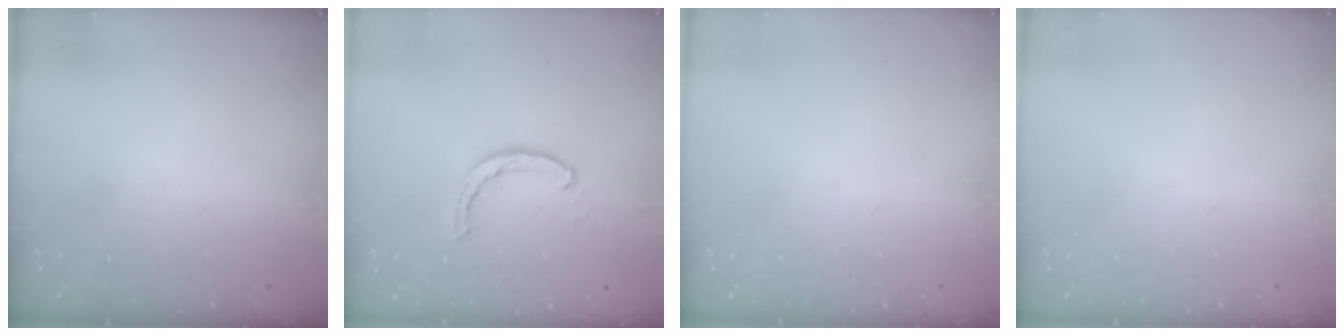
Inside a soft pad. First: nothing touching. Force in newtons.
{"total": 2.3, "press": 2.3, "slide": 0.2}
{"total": 0.0}
{"total": 0.0}